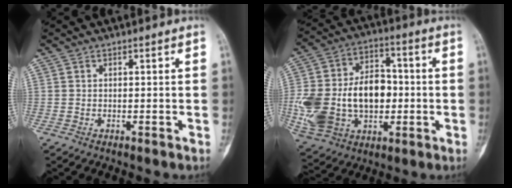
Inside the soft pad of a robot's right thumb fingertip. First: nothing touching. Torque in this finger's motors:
{"motor_torque": [2.44, 2.58, 1.44, -0.60, 0.18]}